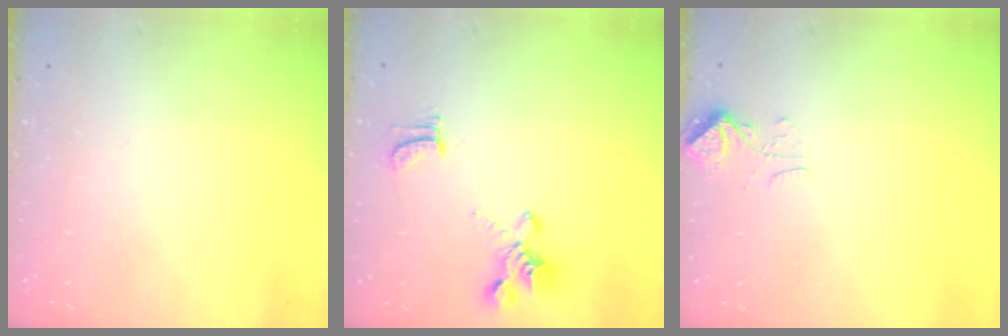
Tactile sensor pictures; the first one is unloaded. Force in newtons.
{"total": 2.0, "press": 1.6, "slide": 1.2}
{"total": 2.4, "press": 2.3, "slide": 0.7}